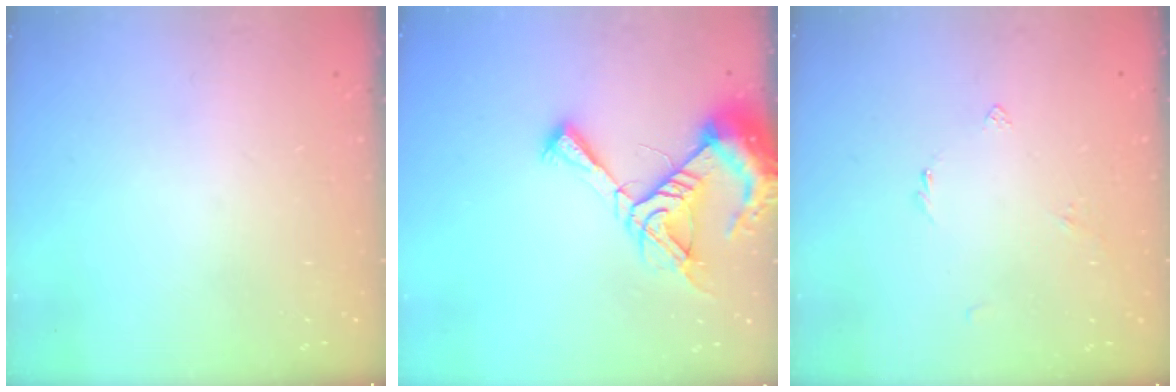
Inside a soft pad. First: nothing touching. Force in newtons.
{"total": 11.6, "press": 11.5, "slide": 1.3}
{"total": 2.8, "press": 2.7, "slide": 0.6}